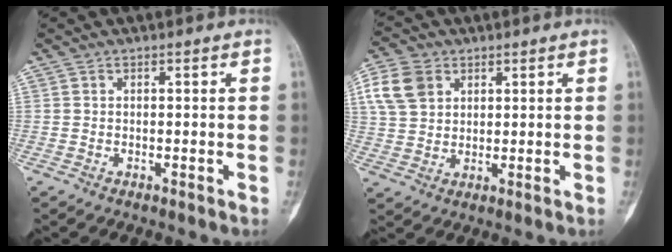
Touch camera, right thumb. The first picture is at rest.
{"total": 8.1, "force": [3.2, 6.1, 4.3], "torque": [-0.077, -0.001, 0.064]}